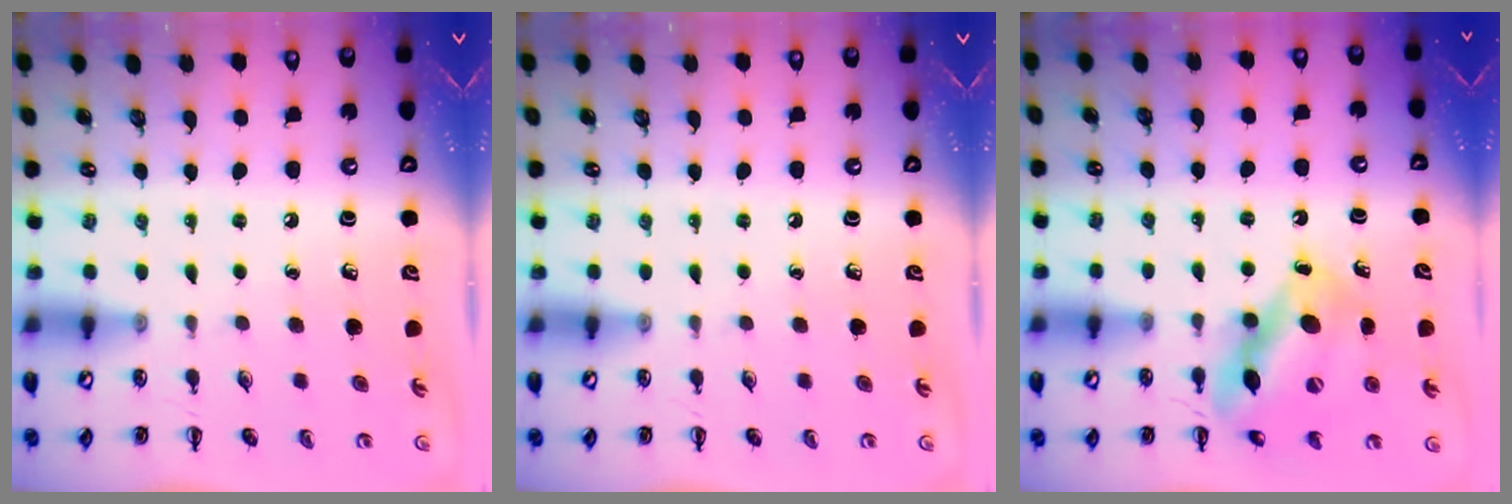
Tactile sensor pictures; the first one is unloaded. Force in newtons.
{"total": 0.0}
{"total": 12.0, "press": 11.6, "slide": 3.0}